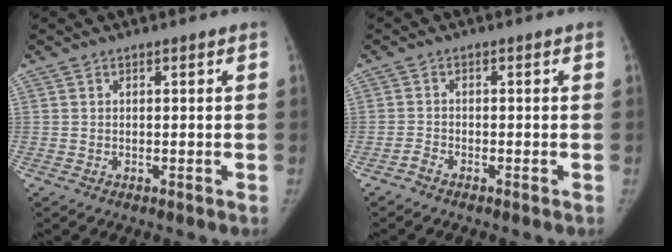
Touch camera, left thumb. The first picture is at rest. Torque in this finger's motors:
{"motor_torque": [-0.39, 0.22, 0.48, 0.11, -0.02]}